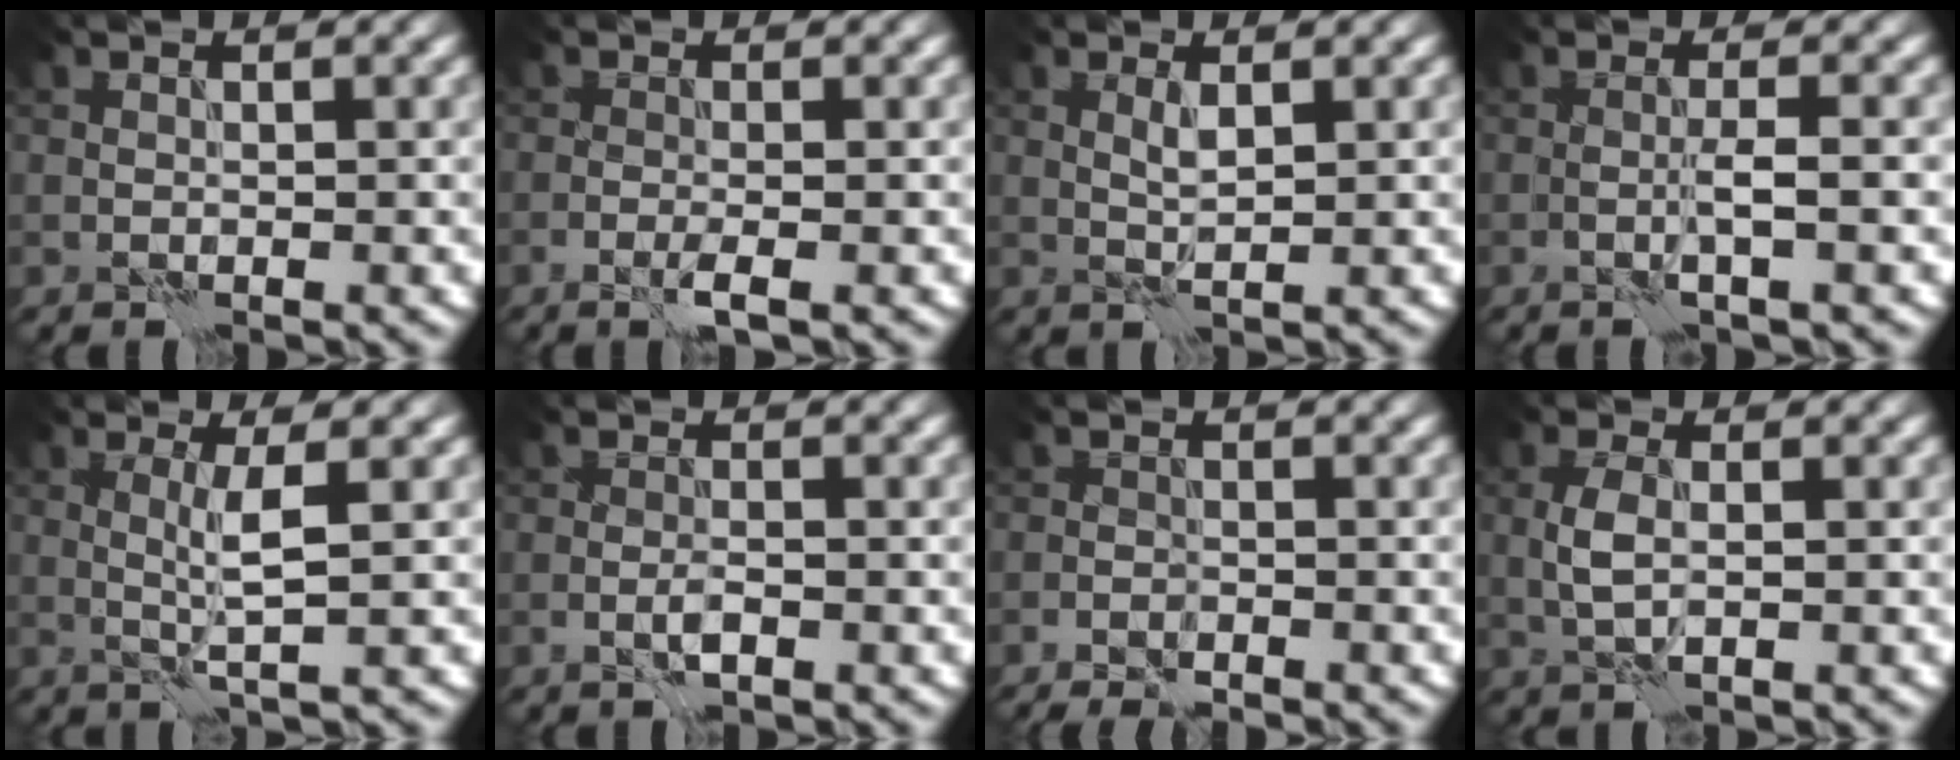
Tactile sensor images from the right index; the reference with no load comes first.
{"total": 1.7, "force": [-0.8, 0.2, 1.4], "torque": [-0.031, 0.001, -0.020]}
{"total": 1.4, "force": [0.5, 0.2, 1.3], "torque": [-0.029, 0.000, 0.008]}
{"total": 1.9, "force": [-0.5, 0.0, 1.8], "torque": [-0.035, 0.003, -0.013]}
{"total": 2.8, "force": [0.3, 0.2, 2.8], "torque": [-0.057, -0.001, 0.006]}
{"total": 1.4, "force": [-0.7, 0.4, 1.2], "torque": [-0.025, 0.002, -0.016]}
{"total": 2.2, "force": [-1.8, 0.5, 1.1], "torque": [-0.030, 0.001, -0.035]}
{"total": 2.3, "force": [-0.1, 1.0, 2.1], "torque": [-0.049, 0.002, -0.003]}